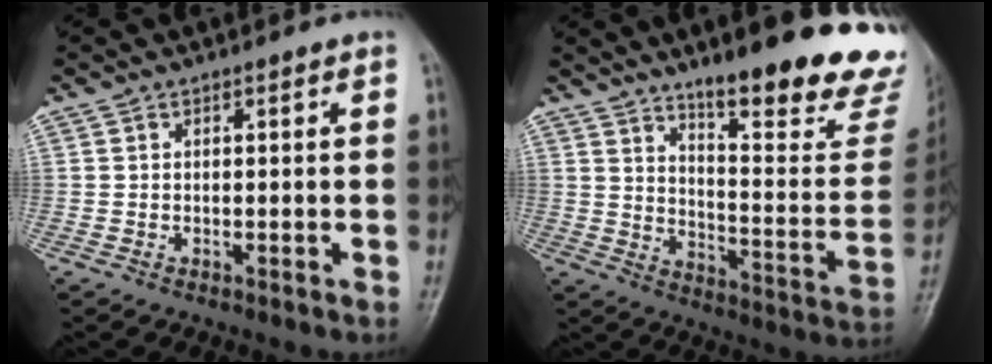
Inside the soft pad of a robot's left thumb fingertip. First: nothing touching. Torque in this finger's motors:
{"motor_torque": [1.53, 1.48, 1.41, -1.36, 0.08]}